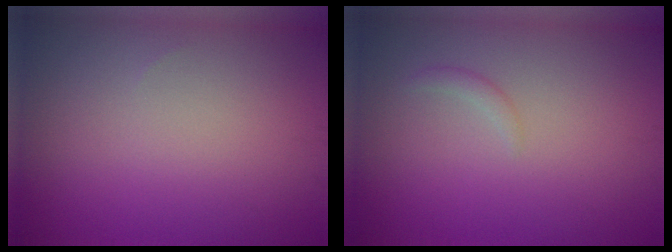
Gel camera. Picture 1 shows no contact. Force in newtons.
{"total": 0.7, "press": 0.7, "slide": 0.1}